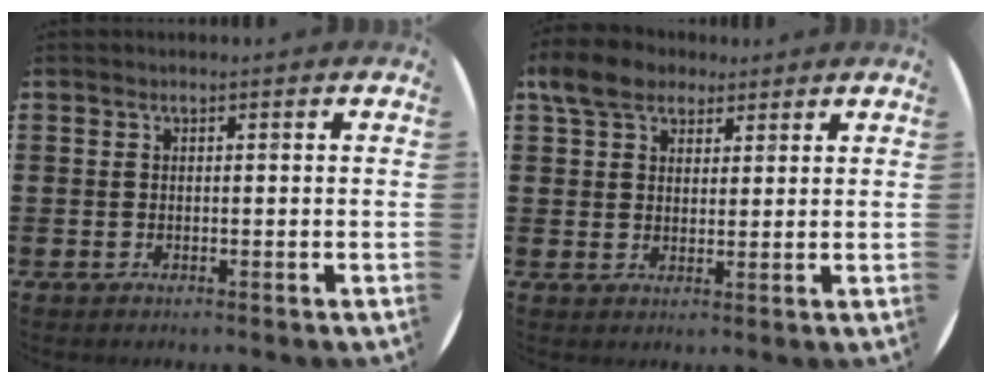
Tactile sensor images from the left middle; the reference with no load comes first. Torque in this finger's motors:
{"motor_torque": [1.19, -0.95, 0.15, 0.03]}